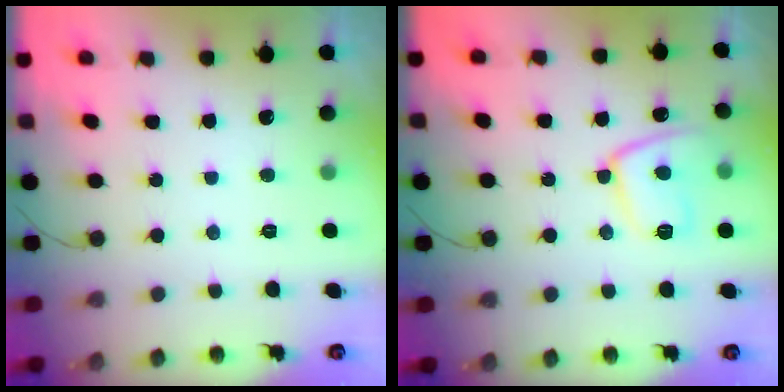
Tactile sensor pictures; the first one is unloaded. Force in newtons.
{"total": 12.0, "press": 11.9, "slide": 1.1}